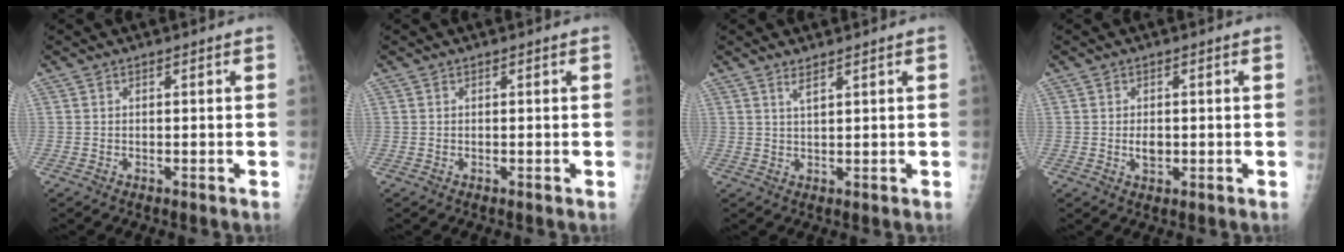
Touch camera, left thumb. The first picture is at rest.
{"total": 0.0}
{"total": 2.2, "force": [1.5, 0.3, 1.5], "torque": [-0.031, -0.010, 0.032]}
{"total": 2.6, "force": [-0.1, 1.7, 2.0], "torque": [-0.024, -0.002, 0.001]}